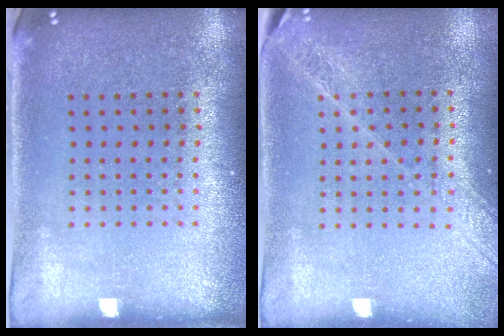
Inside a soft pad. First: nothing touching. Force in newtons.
{"total": 1.6, "press": 1.5, "slide": 0.6}